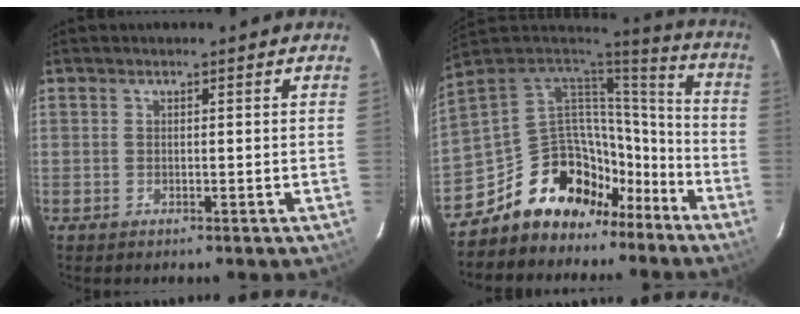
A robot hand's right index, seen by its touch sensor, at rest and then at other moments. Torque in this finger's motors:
{"motor_torque": [1.16, -0.98, 0.87, 0.09]}